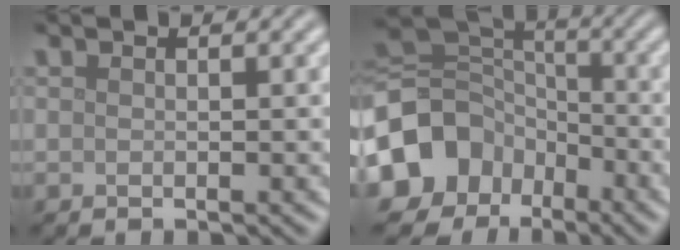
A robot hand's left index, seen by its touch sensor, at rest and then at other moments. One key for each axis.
{"total": 11.7, "fx": -5.4, "fy": 9.3, "fz": 4.5, "tx": -0.115, "ty": 0.000, "tz": -0.114}